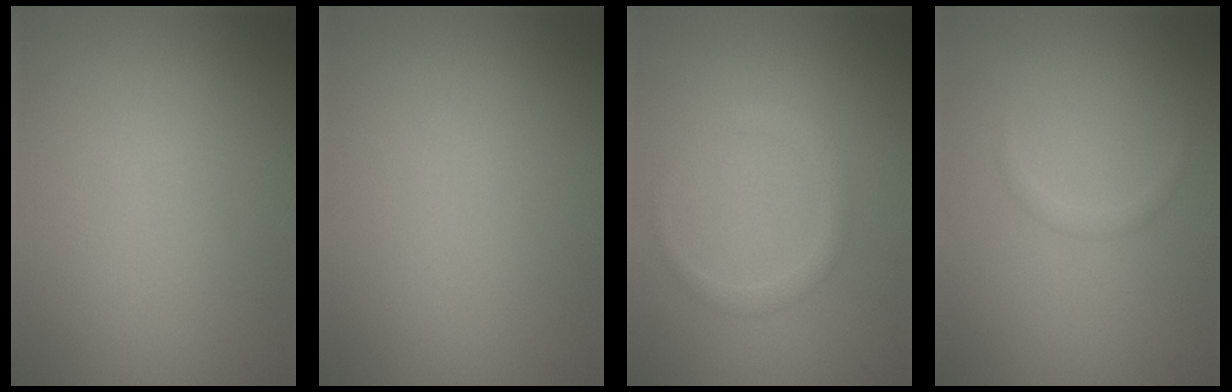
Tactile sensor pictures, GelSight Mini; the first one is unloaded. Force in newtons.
{"total": 0.0}
{"total": 1.6, "press": 1.6, "slide": 0.1}
{"total": 0.6, "press": 0.6, "slide": 0.1}